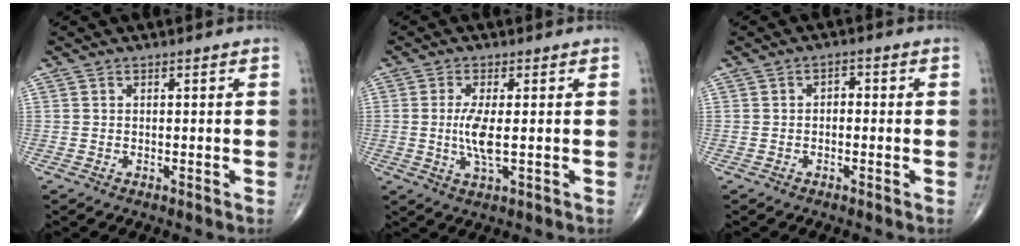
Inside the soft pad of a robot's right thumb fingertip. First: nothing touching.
{"total": 5.3, "force": [-0.1, 1.2, 5.2], "torque": [-0.122, -0.012, -0.004]}
{"total": 1.8, "force": [-0.3, 1.3, 1.3], "torque": [-0.008, 0.009, -0.012]}